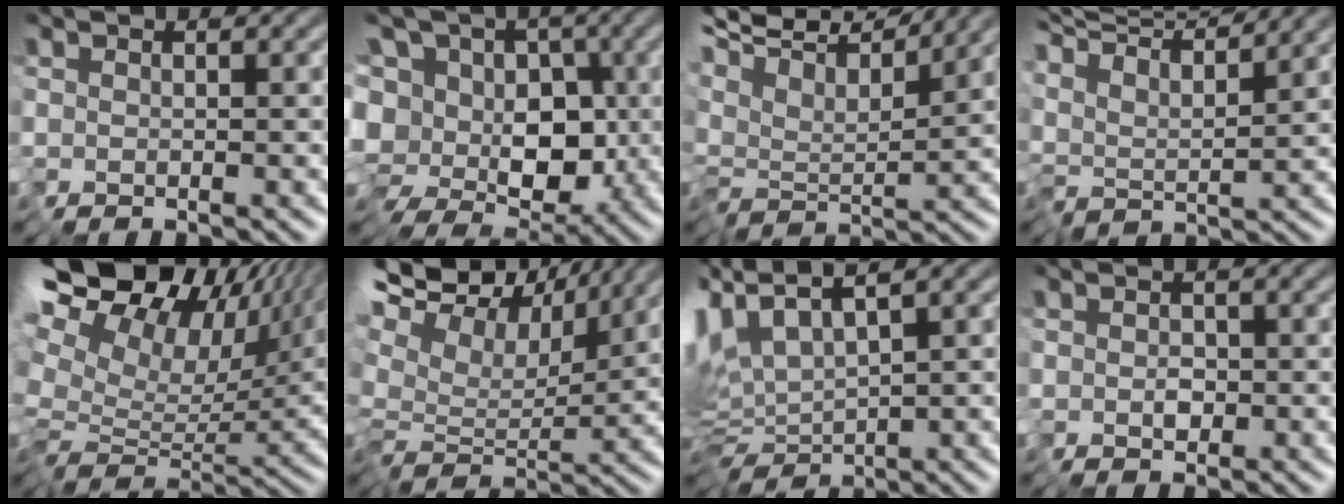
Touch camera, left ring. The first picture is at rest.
{"total": 14.4, "force": [2.2, 11.5, 8.4], "torque": [-0.199, 0.043, 0.026]}
{"total": 8.7, "force": [8.1, 0.7, 3.3], "torque": [-0.097, 0.017, 0.120]}
{"total": 8.9, "force": [8.5, 0.4, 2.7], "torque": [-0.076, 0.015, 0.134]}
{"total": 14.8, "force": [8.0, 8.0, 9.5], "torque": [-0.210, 0.039, 0.142]}
{"total": 10.6, "force": [6.1, 5.5, 6.7], "torque": [-0.166, 0.035, 0.112]}
{"total": 7.8, "force": [2.3, 3.0, 6.9], "torque": [-0.156, 0.001, 0.069]}
{"total": 1.1, "force": [0.1, 0.8, 0.8], "torque": [-0.005, 0.000, 0.001]}